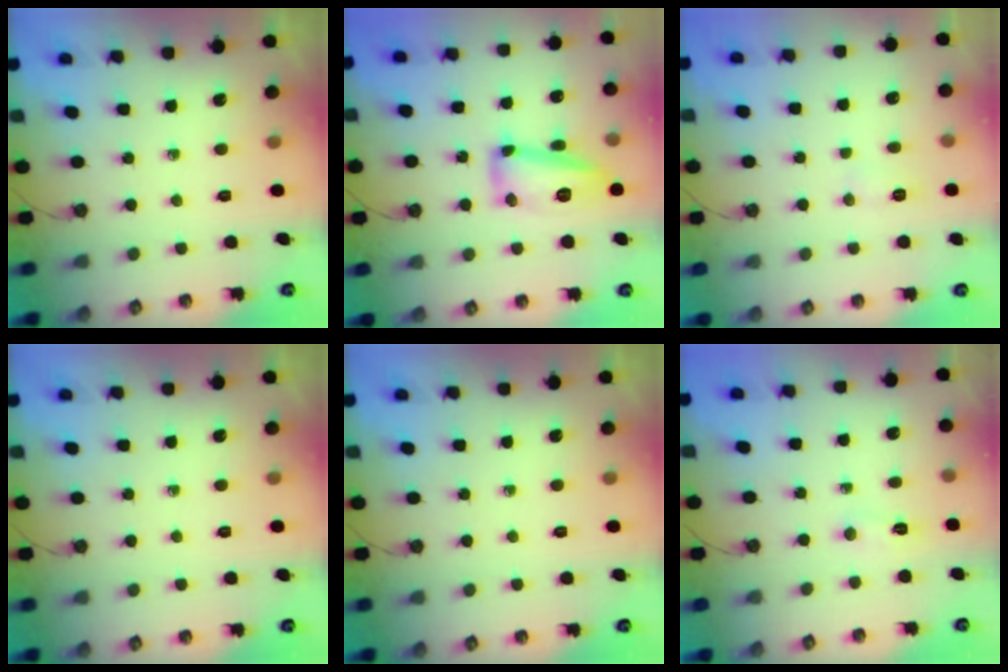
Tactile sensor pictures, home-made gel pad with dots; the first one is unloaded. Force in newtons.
{"total": 14.2, "press": 14.2, "slide": 0.6}
{"total": 5.3, "press": 5.2, "slide": 0.6}
{"total": 0.0}
{"total": 0.0}
{"total": 2.5, "press": 2.4, "slide": 0.6}